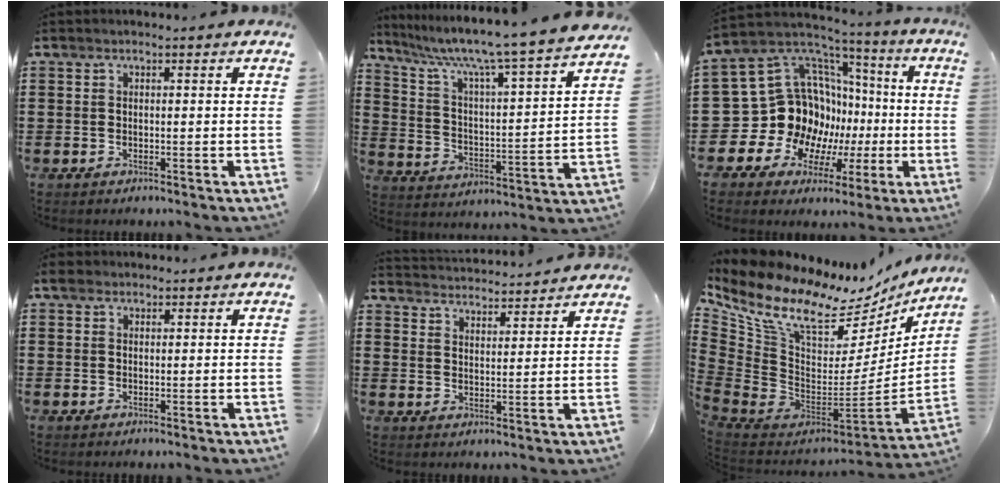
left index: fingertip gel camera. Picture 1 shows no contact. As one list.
[{"total": 7.6, "force": [6.4, -0.6, 4.0], "torque": [-0.105, -0.055, 0.097]}, {"total": 17.1, "force": [-1.3, 15.5, 7.0], "torque": [-0.178, -0.039, 0.017]}, {"total": 1.9, "force": [1.3, 1.2, 0.7], "torque": [-0.011, 0.006, 0.021]}, {"total": 3.6, "force": [3.6, -0.3, -0.4], "torque": [-0.008, -0.024, 0.061]}, {"total": 12.4, "force": [8.5, 5.6, 7.2], "torque": [-0.190, -0.067, 0.144]}]